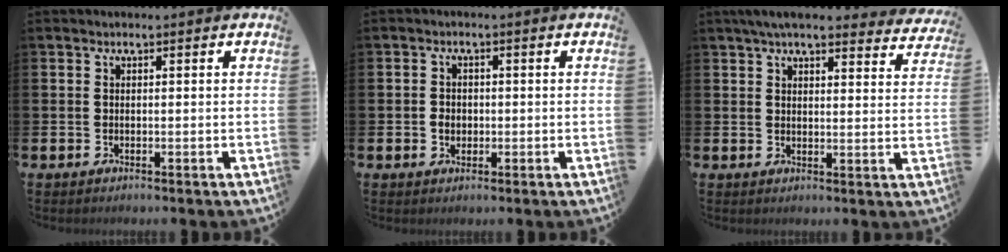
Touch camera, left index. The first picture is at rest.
{"total": 2.0, "force": [-0.2, 1.7, 0.9], "torque": [-0.011, 0.005, -0.008]}
{"total": 5.7, "force": [5.2, 0.9, 2.2], "torque": [-0.048, -0.020, 0.093]}